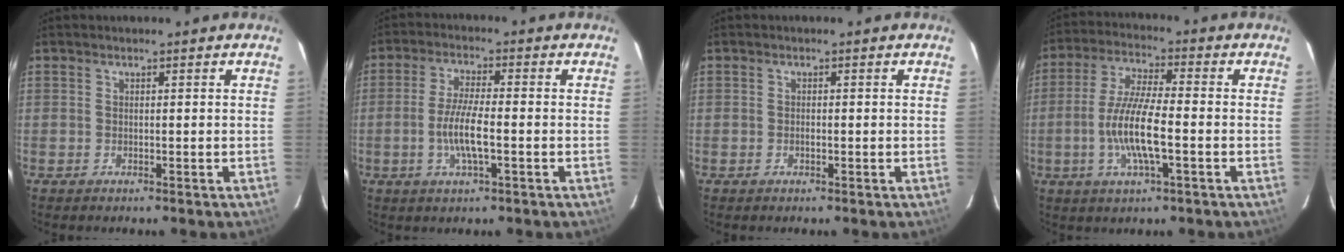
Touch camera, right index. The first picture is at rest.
{"total": 7.0, "force": [-1.7, 1.3, 6.7], "torque": [-0.132, -0.005, -0.035]}
{"total": 0.6, "force": [-0.2, 0.4, 0.4], "torque": [-0.005, 0.000, -0.003]}
{"total": 11.8, "force": [-2.8, 2.3, 11.2], "torque": [-0.226, -0.005, -0.055]}